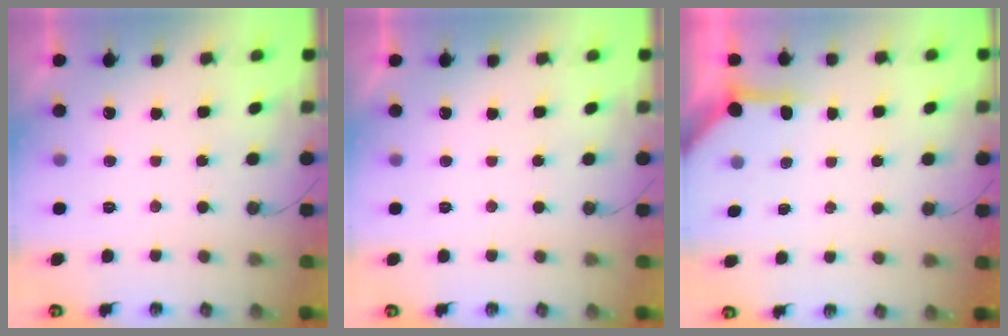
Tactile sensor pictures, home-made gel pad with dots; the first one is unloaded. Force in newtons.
{"total": 0.0}
{"total": 3.9, "press": 3.9, "slide": 0.4}